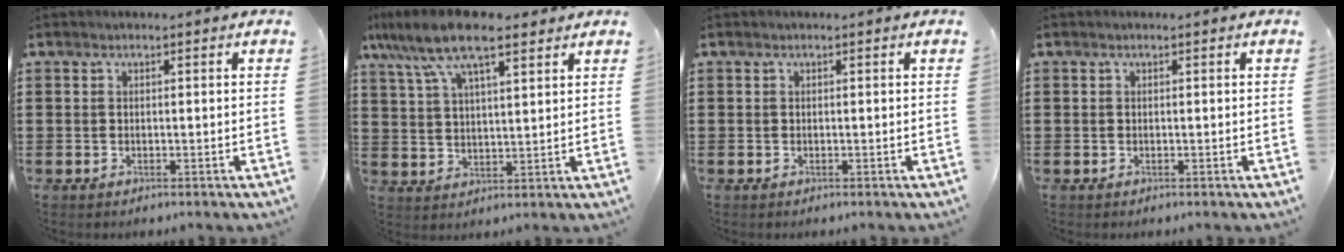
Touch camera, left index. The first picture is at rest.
{"total": 10.6, "force": [7.5, 3.0, 6.9], "torque": [-0.153, -0.006, 0.136]}
{"total": 0.0}
{"total": 0.0}